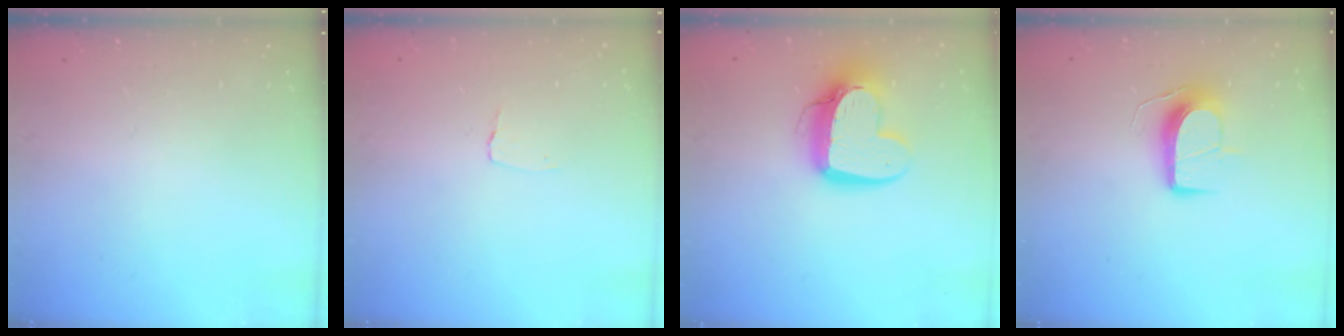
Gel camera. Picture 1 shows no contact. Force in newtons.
{"total": 2.6, "press": 2.6, "slide": 0.2}
{"total": 13.7, "press": 13.7, "slide": 1.3}
{"total": 10.2, "press": 10.2, "slide": 0.0}